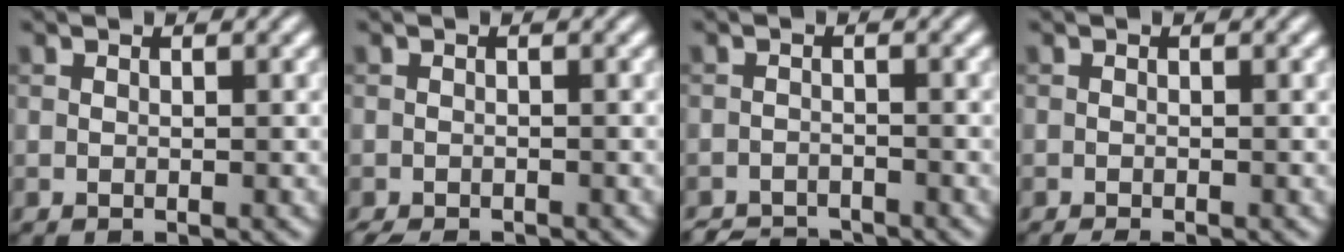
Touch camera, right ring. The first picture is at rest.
{"total": 1.8, "force": [-1.7, 0.4, 0.5], "torque": [-0.005, -0.005, -0.028]}
{"total": 2.7, "force": [-2.6, 0.6, 0.3], "torque": [0.000, -0.002, -0.049]}
{"total": 1.0, "force": [-0.9, 0.1, 0.5], "torque": [-0.006, -0.002, -0.015]}